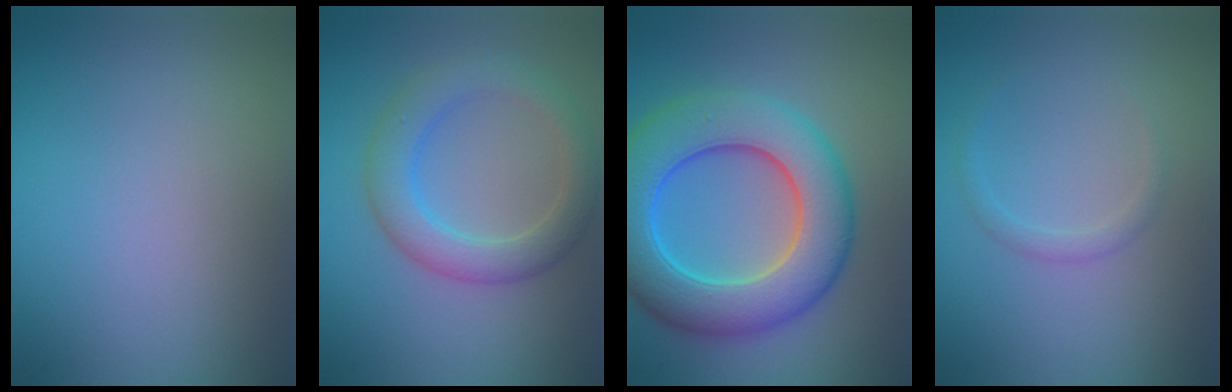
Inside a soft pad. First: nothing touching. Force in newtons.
{"total": 4.4, "press": 4.4, "slide": 0.1}
{"total": 10.0, "press": 10.0, "slide": 0.0}
{"total": 1.1, "press": 1.1, "slide": 0.1}